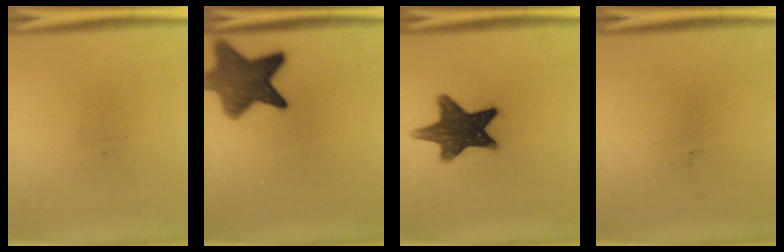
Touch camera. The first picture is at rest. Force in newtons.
{"total": 9.8}
{"total": 12.8}
{"total": 0.0}